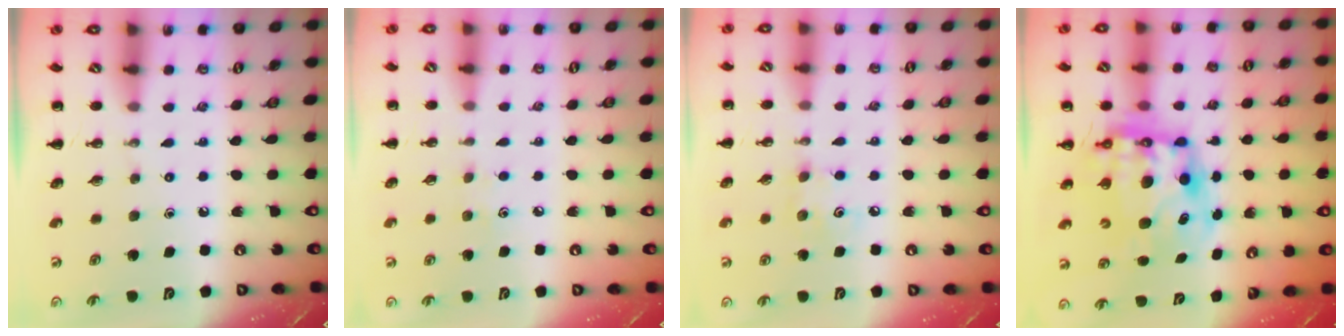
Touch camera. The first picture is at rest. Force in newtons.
{"total": 3.5, "press": 3.4, "slide": 0.8}
{"total": 4.1, "press": 4.0, "slide": 0.7}
{"total": 11.5, "press": 11.2, "slide": 2.7}